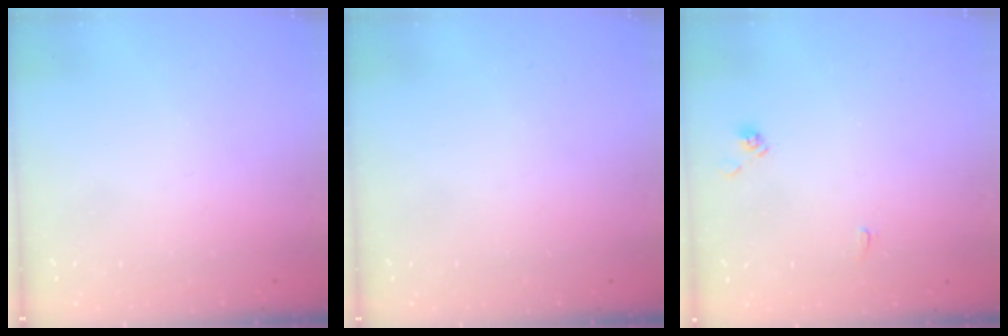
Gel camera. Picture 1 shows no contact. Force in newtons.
{"total": 0.0}
{"total": 2.1, "press": 2.1, "slide": 0.3}